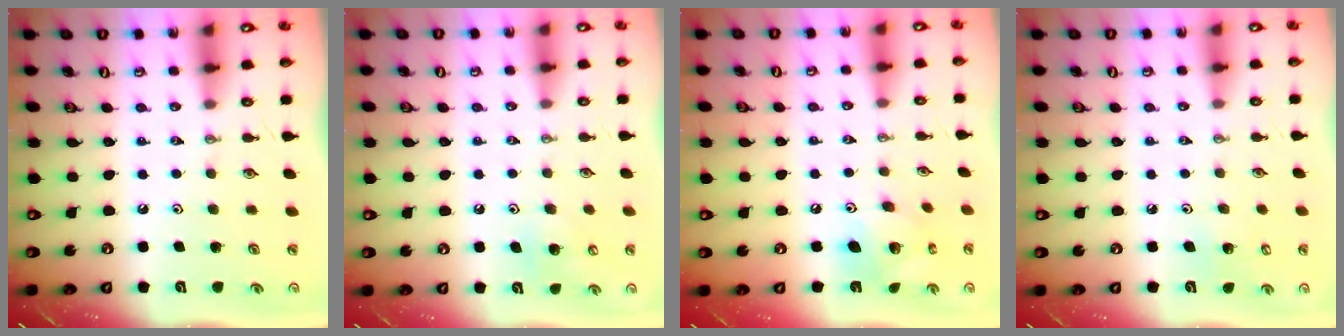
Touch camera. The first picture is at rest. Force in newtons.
{"total": 8.3, "press": 8.2, "slide": 0.7}
{"total": 11.7, "press": 11.6, "slide": 1.1}
{"total": 4.2, "press": 4.2, "slide": 0.2}